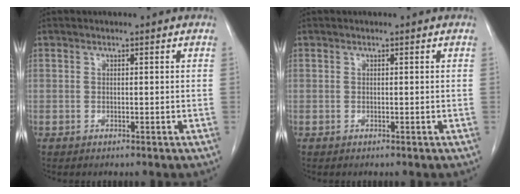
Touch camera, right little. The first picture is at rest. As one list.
[{"total": 0.0}]